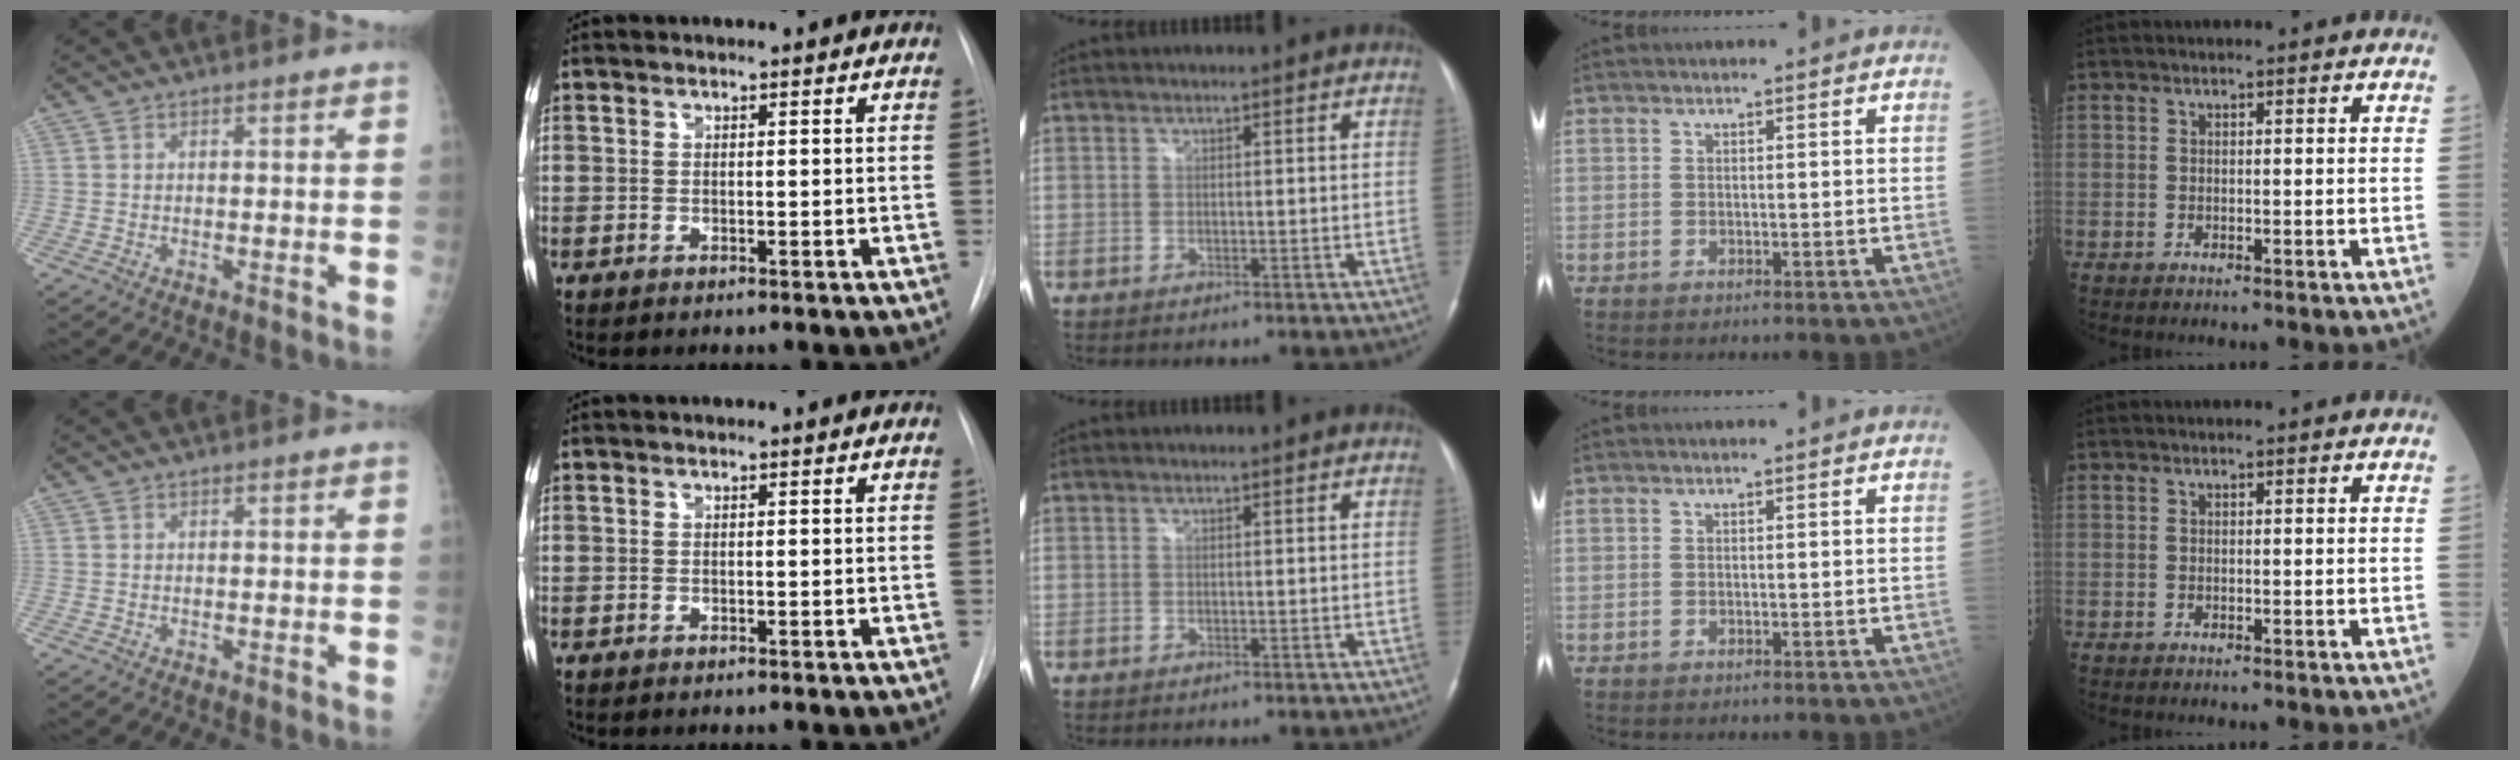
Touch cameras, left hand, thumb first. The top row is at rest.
{}